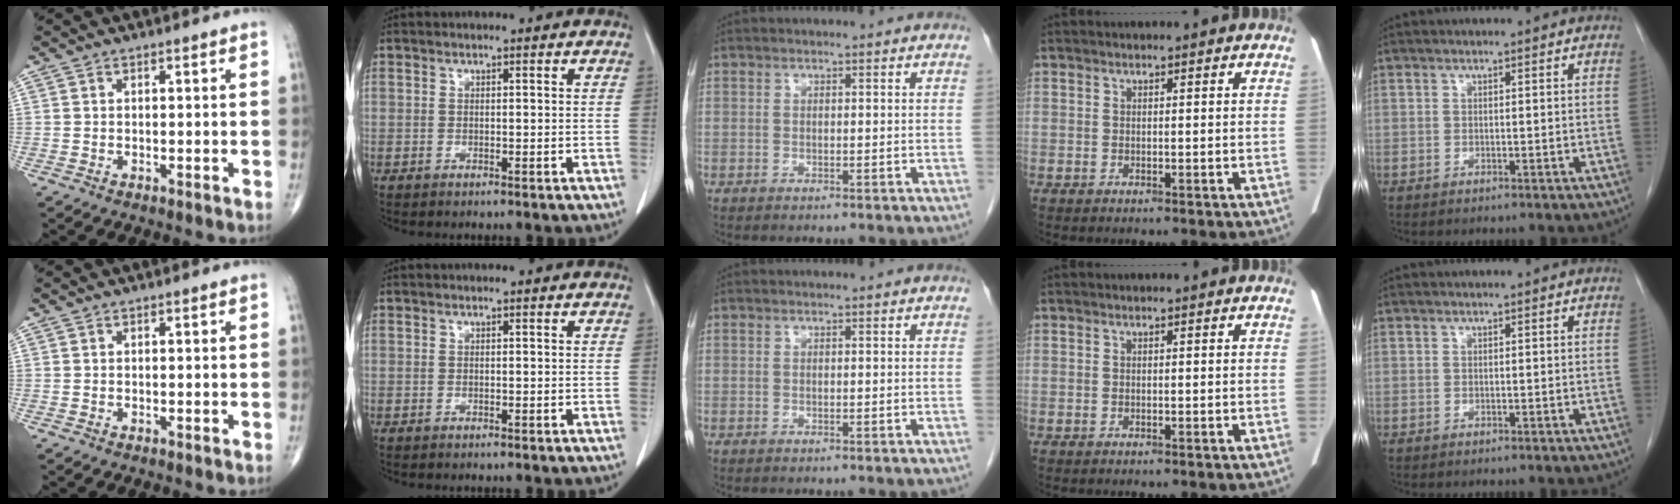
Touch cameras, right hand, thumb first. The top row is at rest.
{}